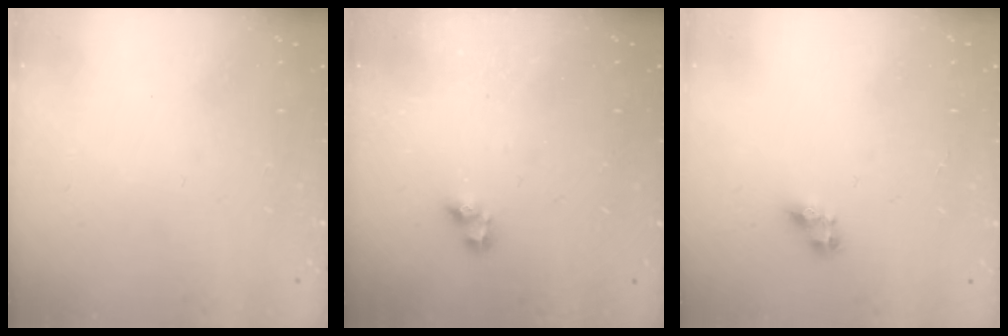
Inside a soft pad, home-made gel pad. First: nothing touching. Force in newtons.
{"total": 4.2, "press": 4.1, "slide": 0.2}
{"total": 5.0, "press": 4.9, "slide": 0.6}